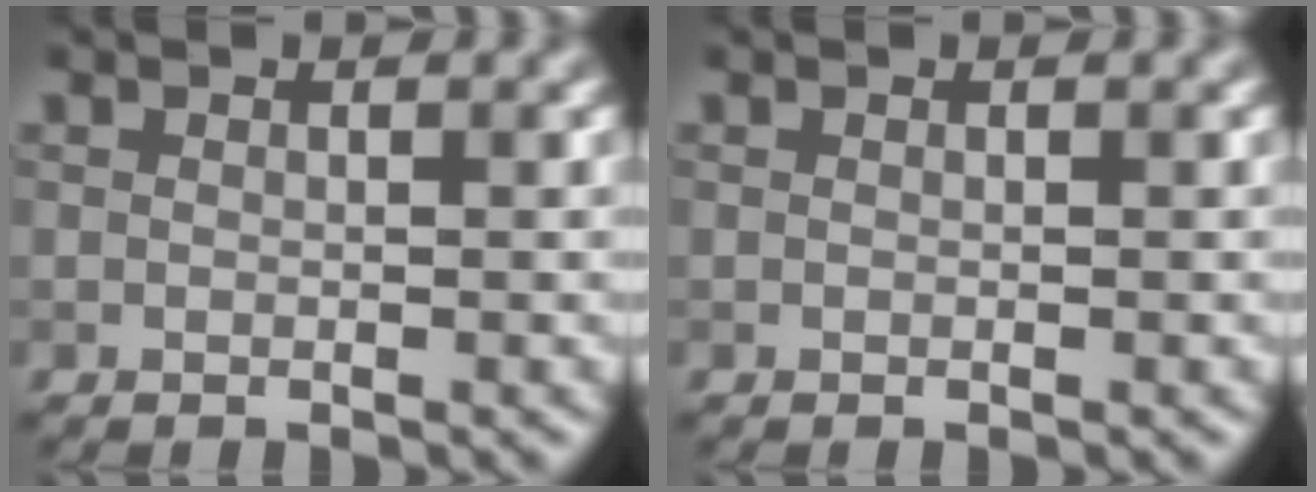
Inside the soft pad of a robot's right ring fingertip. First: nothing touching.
{"total": 0.0}